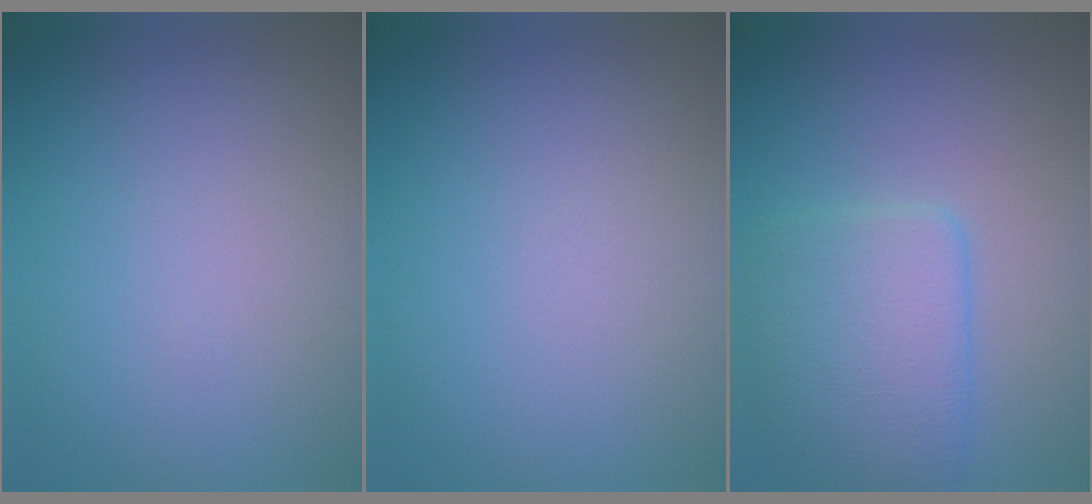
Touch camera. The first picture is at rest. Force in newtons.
{"total": 0.0}
{"total": 4.4, "press": 4.4, "slide": 0.2}